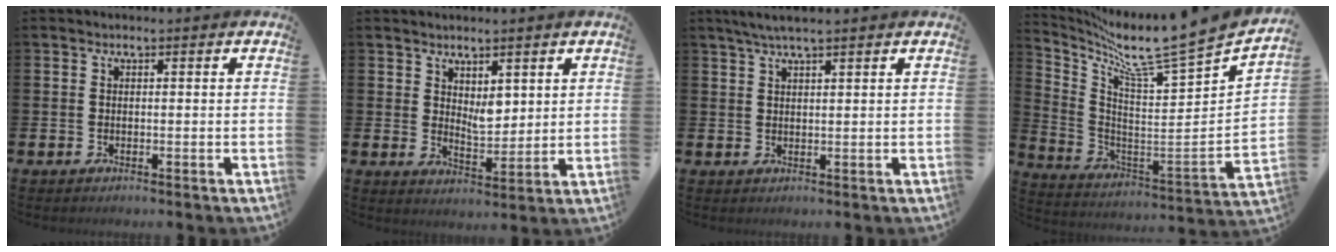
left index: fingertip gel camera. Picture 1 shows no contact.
{"total": 4.0, "force": [3.0, 1.9, 1.9], "torque": [-0.027, -0.020, 0.049]}
{"total": 3.1, "force": [2.4, 0.3, 1.9], "torque": [-0.038, 0.001, 0.043]}
{"total": 8.8, "force": [8.0, -0.5, 3.5], "torque": [-0.100, -0.086, 0.116]}